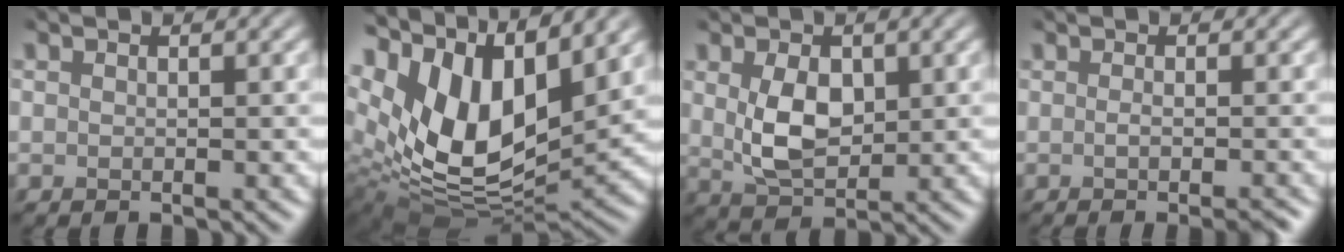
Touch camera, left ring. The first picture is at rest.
{"total": 13.0, "force": [4.2, 7.1, 10.0], "torque": [-0.194, 0.006, 0.079]}
{"total": 3.6, "force": [0.0, 2.1, 2.9], "torque": [-0.066, -0.006, 0.006]}
{"total": 1.9, "force": [-0.7, 0.1, 1.8], "torque": [-0.013, 0.002, -0.012]}